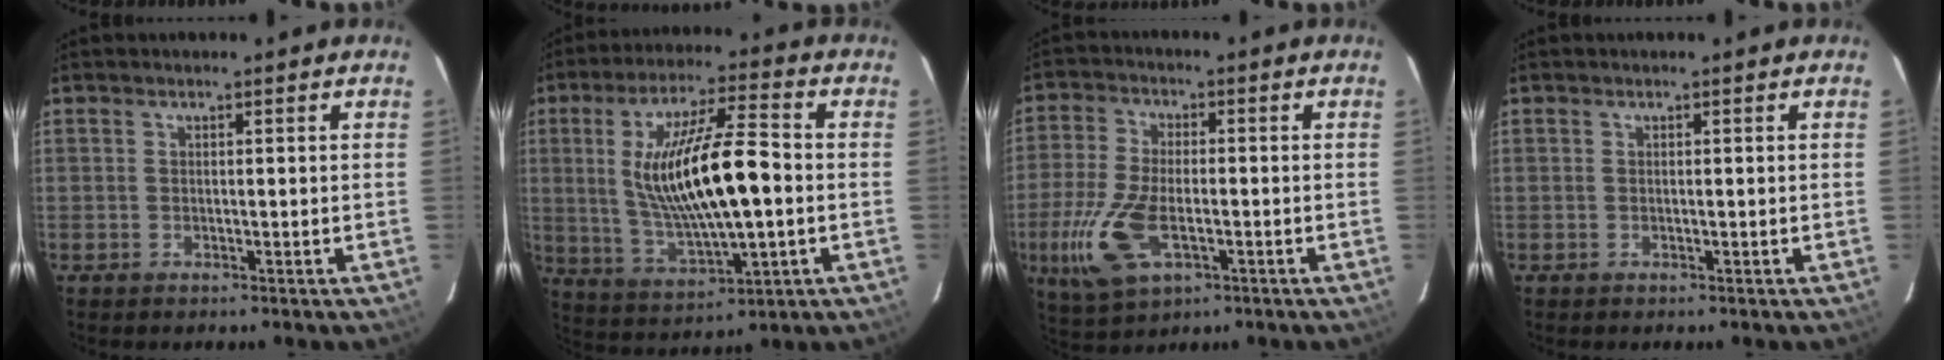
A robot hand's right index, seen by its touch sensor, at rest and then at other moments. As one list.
[{"total": 17.9, "force": [0.1, 4.4, 17.3], "torque": [-0.323, -0.003, 0.017]}, {"total": 13.1, "force": [-4.1, 6.6, 10.6], "torque": [-0.241, -0.013, -0.074]}, {"total": 0.0}]